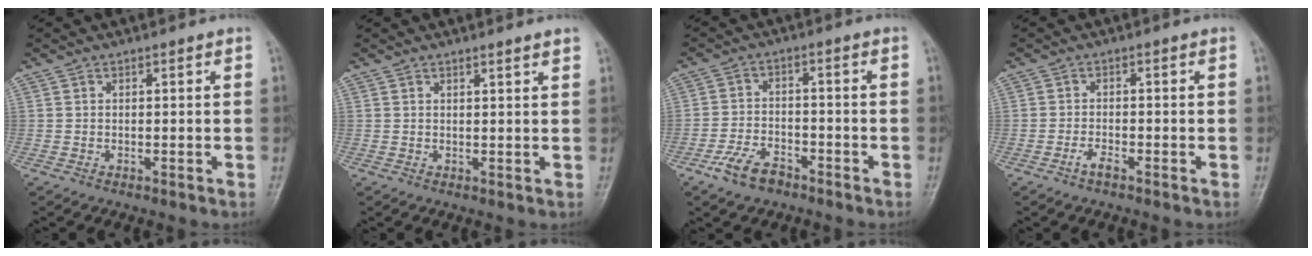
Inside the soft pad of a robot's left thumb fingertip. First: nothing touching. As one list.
[{"total": 1.9, "force": [1.5, -0.1, 1.1], "torque": [-0.010, -0.004, 0.021]}, {"total": 6.4, "force": [-4.3, 3.3, 3.3], "torque": [-0.063, 0.023, -0.081]}, {"total": 2.0, "force": [-1.5, 0.5, 1.2], "torque": [-0.030, 0.008, -0.031]}]